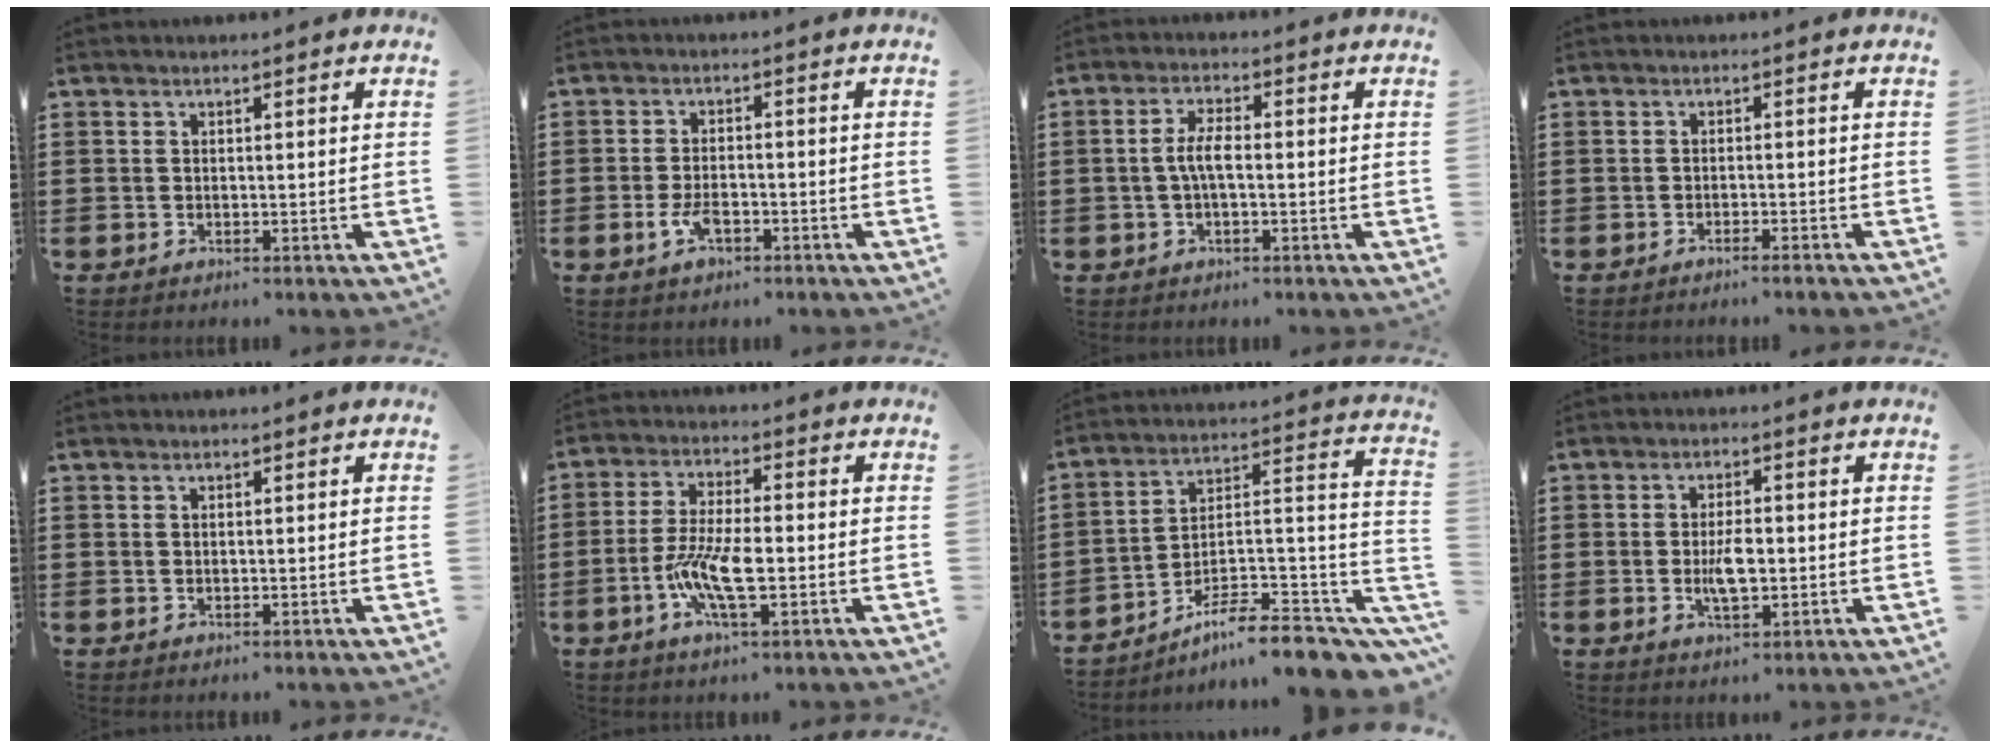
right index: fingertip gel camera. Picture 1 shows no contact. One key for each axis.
{"total": 3.7, "fx": -1.5, "fy": 1.8, "fz": 2.8, "tx": -0.066, "ty": -0.004, "tz": -0.030}
{"total": 4.4, "fx": -0.7, "fy": 1.5, "fz": 4.1, "tx": -0.094, "ty": -0.001, "tz": -0.020}
{"total": 1.2, "fx": -1.1, "fy": -0.2, "fz": 0.4, "tx": -0.008, "ty": 0.000, "tz": -0.022}
{"total": 0.0}
{"total": 8.0, "fx": -2.3, "fy": 2.4, "fz": 7.3, "tx": -0.163, "ty": -0.012, "tz": -0.047}
{"total": 10.0, "fx": -7.6, "fy": 2.4, "fz": 6.0, "tx": -0.094, "ty": 0.009, "tz": -0.140}
{"total": 4.5, "fx": -0.4, "fy": 1.7, "fz": 4.1, "tx": -0.081, "ty": -0.001, "tz": -0.010}